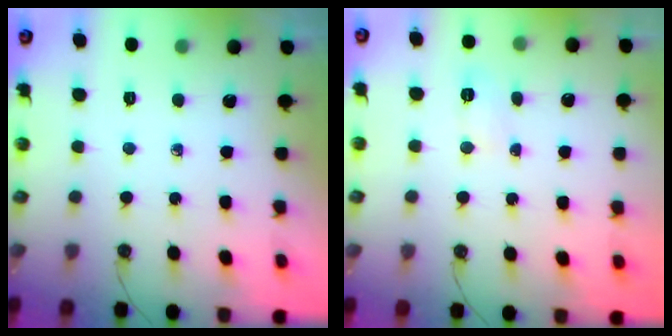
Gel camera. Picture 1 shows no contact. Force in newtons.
{"total": 4.2, "press": 4.2, "slide": 0.6}